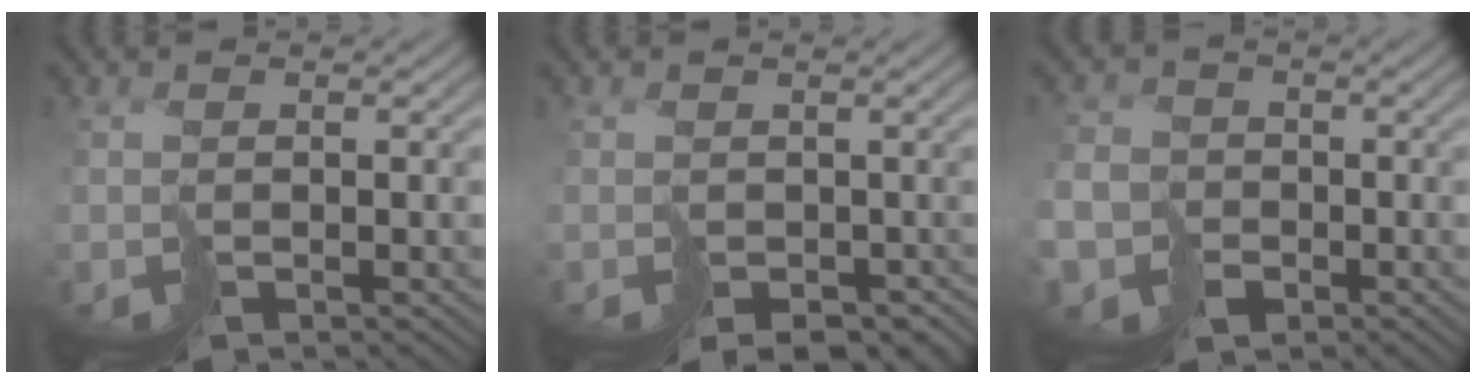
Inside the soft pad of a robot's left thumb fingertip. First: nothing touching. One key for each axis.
{"total": 3.7, "fx": -1.6, "fy": 2.9, "fz": 1.7, "tx": -0.020, "ty": -0.016, "tz": -0.005}
{"total": 7.6, "fx": -3.5, "fy": 6.2, "fz": 2.5, "tx": -0.070, "ty": -0.036, "tz": -0.083}